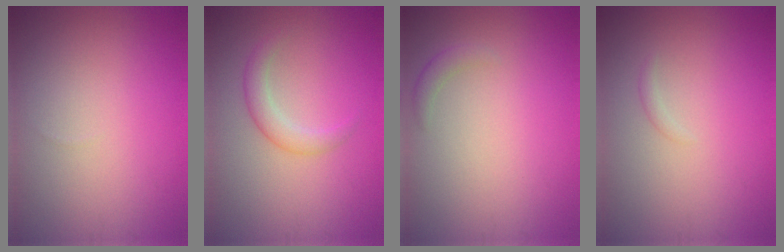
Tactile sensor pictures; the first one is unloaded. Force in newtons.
{"total": 2.0, "press": 2.0, "slide": 0.1}
{"total": 1.0, "press": 1.0, "slide": 0.1}
{"total": 0.5, "press": 0.5, "slide": 0.0}